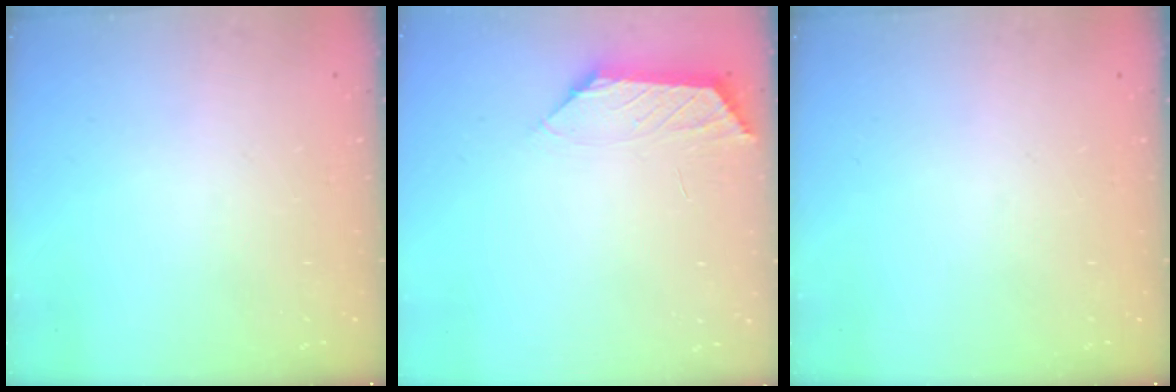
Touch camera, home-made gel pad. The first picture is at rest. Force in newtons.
{"total": 1.7, "press": 1.6, "slide": 0.5}
{"total": 0.0}